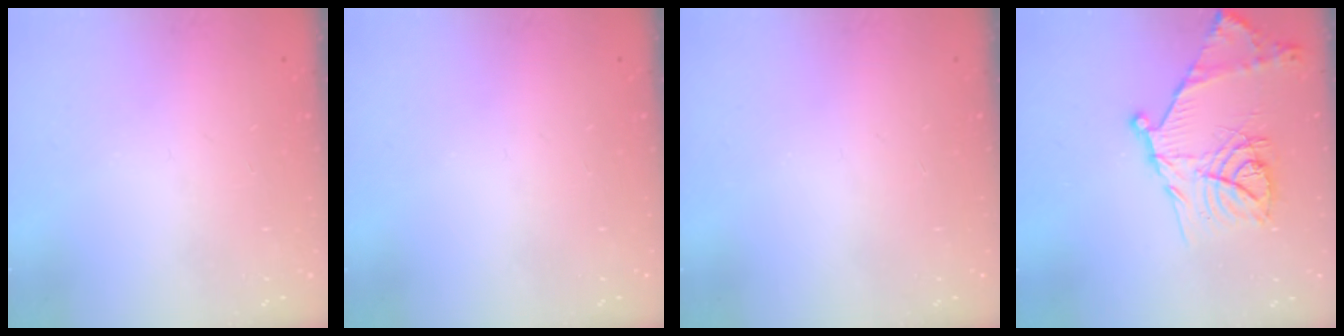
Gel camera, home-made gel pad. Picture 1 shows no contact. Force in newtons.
{"total": 0.0}
{"total": 0.0}
{"total": 19.6, "press": 19.6, "slide": 1.5}